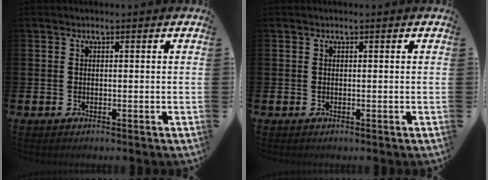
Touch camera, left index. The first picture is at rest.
{"total": 0.0}